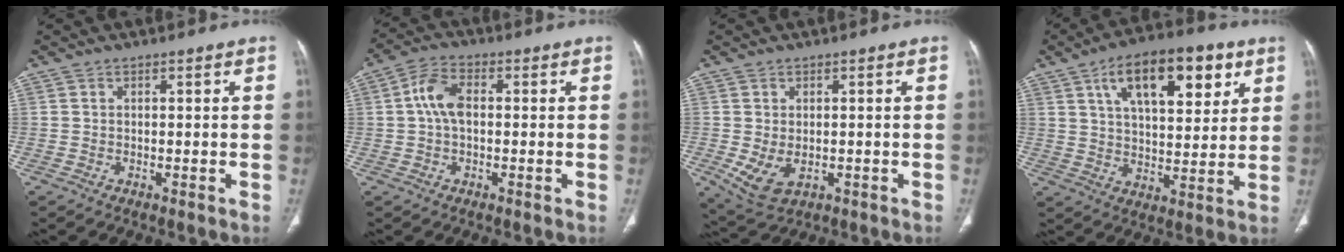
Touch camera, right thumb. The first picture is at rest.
{"total": 6.4, "force": [0.5, 3.7, 5.2], "torque": [-0.103, 0.017, 0.003]}
{"total": 6.2, "force": [-1.1, 4.0, 4.6], "torque": [-0.088, -0.008, -0.003]}
{"total": 17.9, "force": [8.2, 8.1, 13.6], "torque": [-0.168, -0.022, 0.131]}